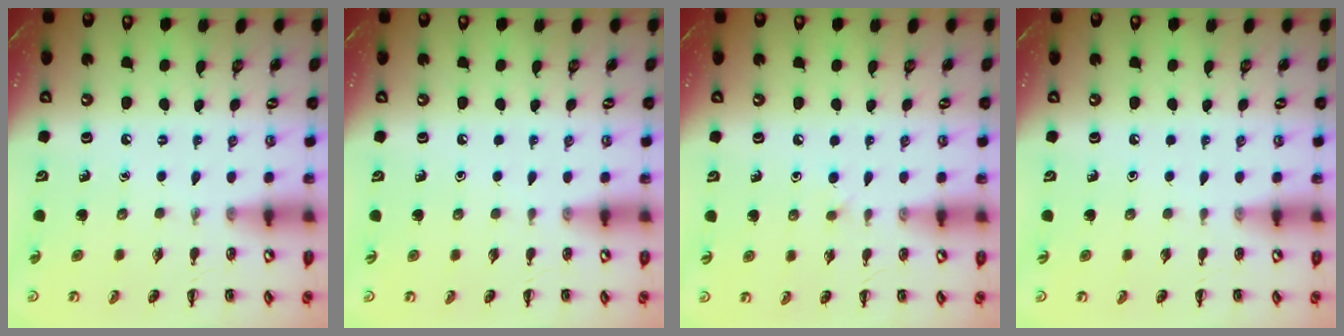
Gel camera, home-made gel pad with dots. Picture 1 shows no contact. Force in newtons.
{"total": 0.0}
{"total": 2.2, "press": 2.0, "slide": 1.0}
{"total": 0.0}